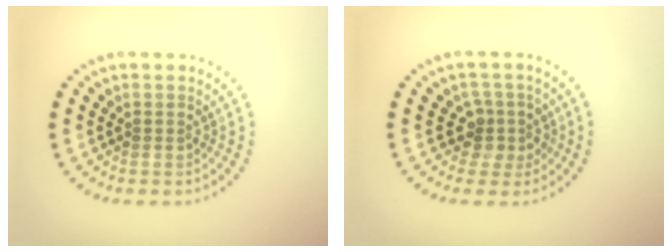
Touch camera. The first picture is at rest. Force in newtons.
{"total": 2.5, "press": 1.9, "slide": 1.6}